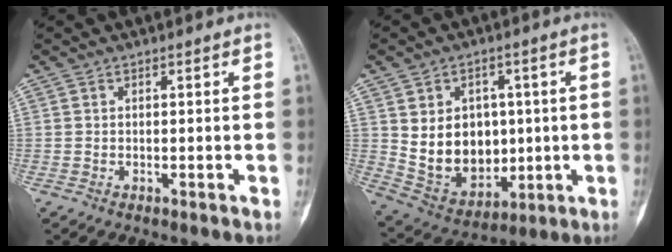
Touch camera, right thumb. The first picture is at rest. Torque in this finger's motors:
{"motor_torque": [-0.19, 1.26, 0.86, 0.70, 0.24]}